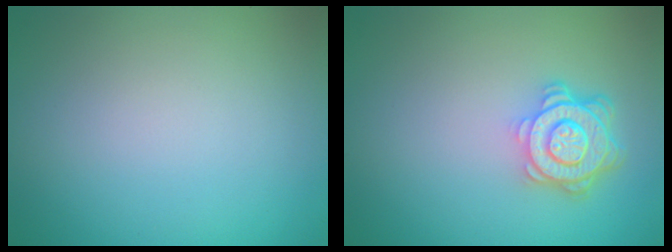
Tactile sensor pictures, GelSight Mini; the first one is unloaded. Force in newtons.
{"total": 4.7, "press": 3.7, "slide": 3.0}